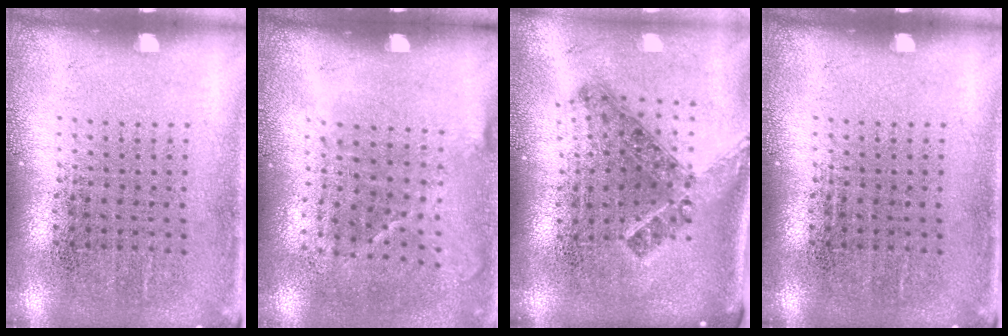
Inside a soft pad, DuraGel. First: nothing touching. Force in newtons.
{"total": 1.3, "press": 1.0, "slide": 0.8}
{"total": 1.4, "press": 1.0, "slide": 0.9}
{"total": 0.0}